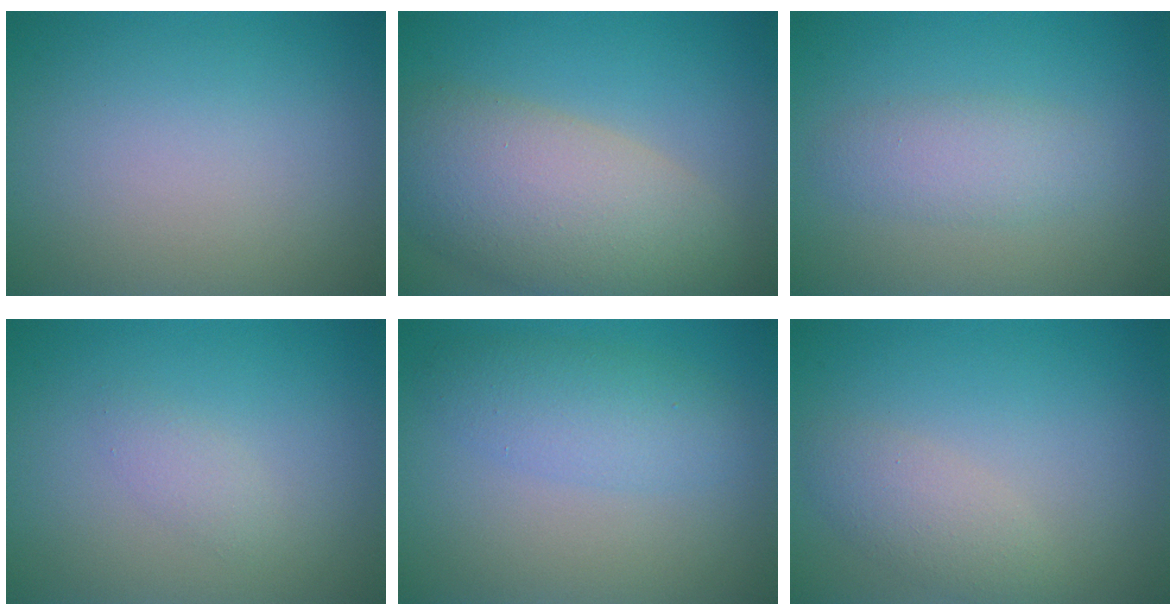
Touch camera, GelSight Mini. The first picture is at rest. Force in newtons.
{"total": 9.2, "press": 9.2, "slide": 0.6}
{"total": 2.7, "press": 2.7, "slide": 0.1}
{"total": 1.1, "press": 1.1, "slide": 0.1}
{"total": 3.4, "press": 3.4, "slide": 0.1}
{"total": 2.5, "press": 2.5, "slide": 0.1}